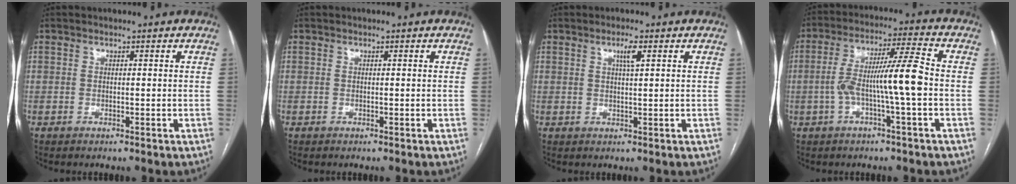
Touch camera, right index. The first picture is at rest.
{"total": 0.0}
{"total": 2.3, "force": [1.0, 0.1, 2.1], "torque": [-0.039, -0.002, 0.018]}
{"total": 10.0, "force": [-1.6, -0.1, 9.9], "torque": [-0.184, 0.023, -0.033]}